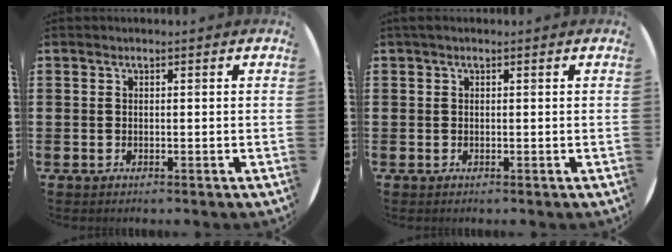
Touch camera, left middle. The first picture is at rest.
{"total": 0.0}